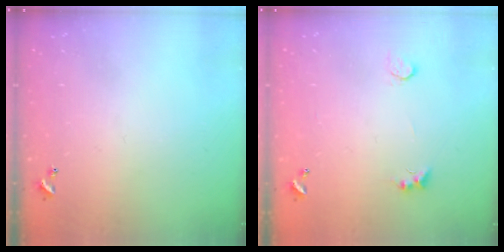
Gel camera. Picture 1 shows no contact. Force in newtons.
{"total": 1.5, "press": 1.3, "slide": 0.7}